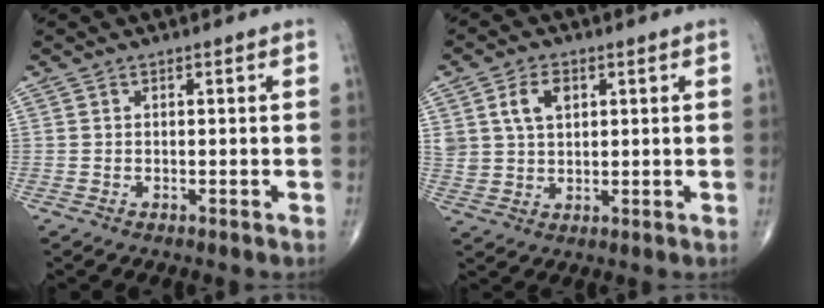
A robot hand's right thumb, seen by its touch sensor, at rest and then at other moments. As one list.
[{"total": 6.7, "force": [2.5, 4.4, 4.3], "torque": [-0.071, -0.006, 0.049]}]